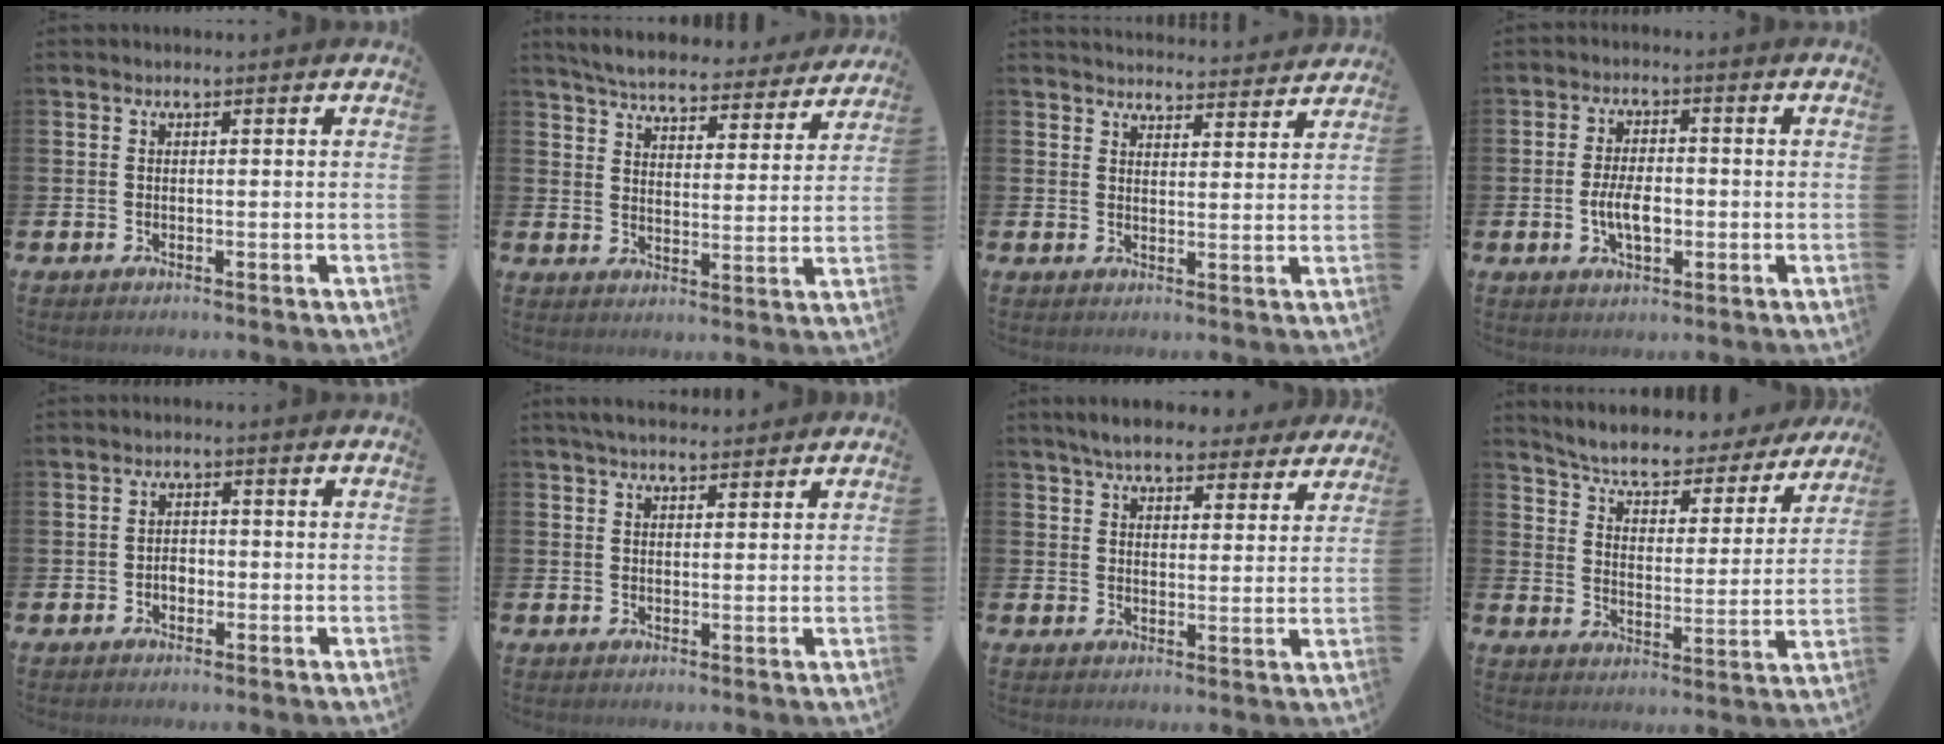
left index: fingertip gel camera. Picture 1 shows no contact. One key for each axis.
{"total": 5.9, "fx": 5.7, "fy": 0.7, "fz": 1.3, "tx": -0.045, "ty": -0.038, "tz": 0.096}
{"total": 4.0, "fx": 4.0, "fy": 0.3, "fz": 0.0, "tx": -0.001, "ty": -0.031, "tz": 0.070}
{"total": 4.8, "fx": -0.8, "fy": 2.5, "fz": 4.0, "tx": -0.064, "ty": 0.004, "tz": -0.016}
{"total": 1.9, "fx": -0.6, "fy": 1.4, "fz": 1.1, "tx": -0.014, "ty": 0.002, "tz": -0.015}
{"total": 3.4, "fx": 3.1, "fy": 0.7, "fz": 1.1, "tx": -0.024, "ty": -0.009, "tz": 0.057}
{"total": 6.6, "fx": 6.1, "fy": 1.5, "fz": 1.9, "tx": -0.045, "ty": -0.026, "tz": 0.109}
{"total": 5.8, "fx": 5.4, "fy": 1.1, "fz": 1.6, "tx": -0.062, "ty": -0.042, "tz": 0.087}